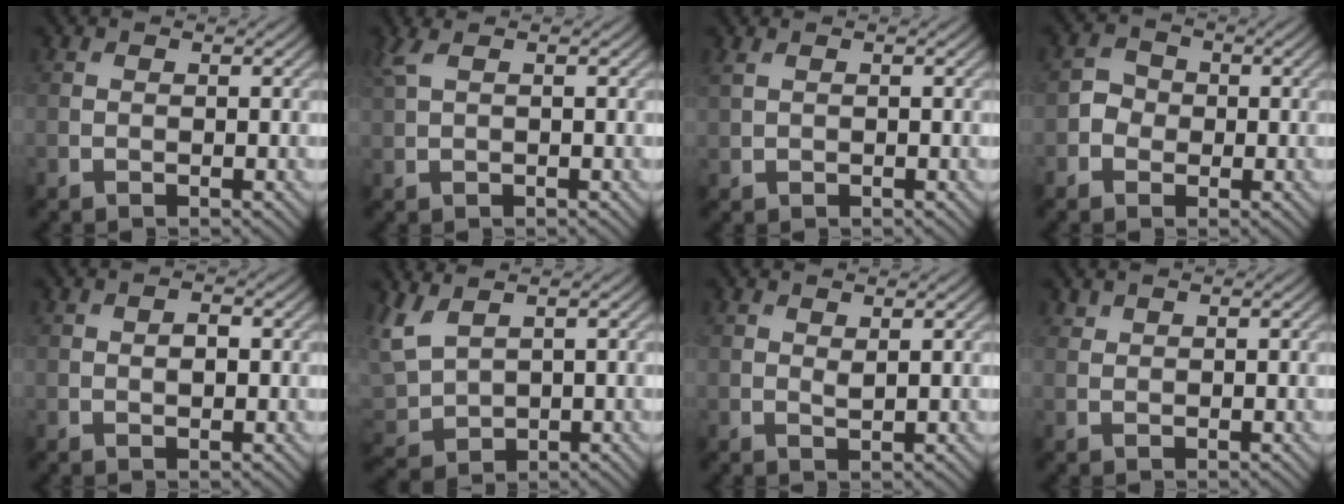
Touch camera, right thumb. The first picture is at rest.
{"total": 2.3, "force": [1.3, 0.6, 1.9], "torque": [-0.050, 0.012, 0.030]}
{"total": 1.4, "force": [0.8, 0.7, 1.0], "torque": [-0.030, 0.003, 0.021]}
{"total": 2.4, "force": [-0.7, 2.2, 0.9], "torque": [-0.015, 0.001, -0.018]}
{"total": 1.6, "force": [0.2, 0.8, 1.3], "torque": [-0.020, 0.000, 0.002]}
{"total": 5.6, "force": [2.6, 3.2, 3.7], "torque": [-0.117, -0.003, 0.054]}
{"total": 0.9, "force": [0.7, 0.2, 0.6], "torque": [-0.016, -0.004, 0.014]}
{"total": 0.8, "force": [0.8, 0.2, 0.1], "torque": [-0.005, 0.000, 0.018]}